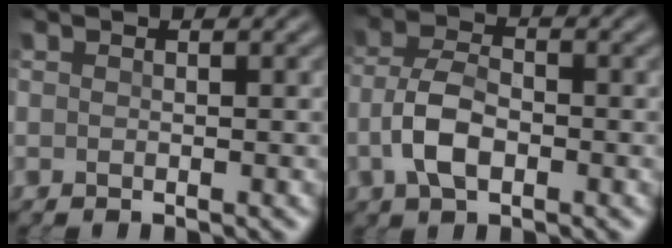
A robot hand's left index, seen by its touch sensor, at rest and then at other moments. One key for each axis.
{"total": 4.2, "fx": -1.4, "fy": 2.1, "fz": 3.3, "tx": -0.071, "ty": 0.008, "tz": -0.032}